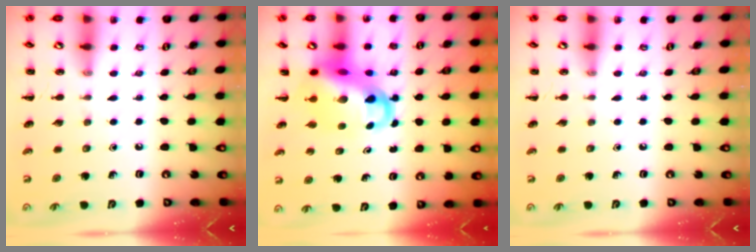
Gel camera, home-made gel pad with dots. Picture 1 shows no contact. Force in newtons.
{"total": 9.3, "press": 9.0, "slide": 2.4}
{"total": 0.0}